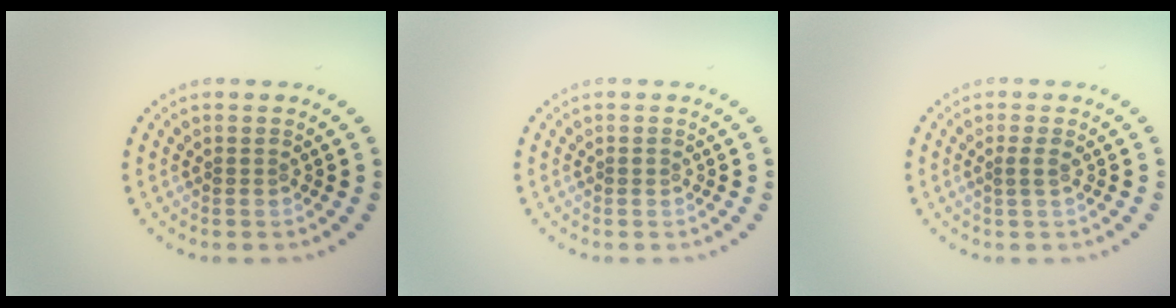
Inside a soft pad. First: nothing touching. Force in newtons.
{"total": 0.5, "press": 0.5, "slide": 0.1}
{"total": 0.7, "press": 0.5, "slide": 0.5}